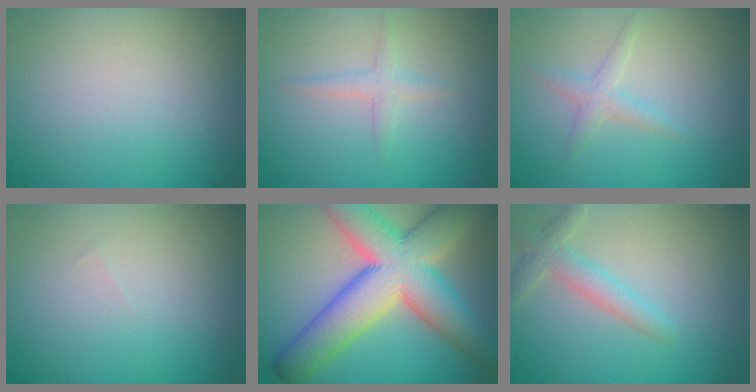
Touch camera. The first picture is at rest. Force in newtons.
{"total": 1.4, "press": 1.4, "slide": 0.0}
{"total": 1.5, "press": 1.5, "slide": 0.1}
{"total": 0.0}
{"total": 12.1, "press": 12.1, "slide": 0.7}
{"total": 2.5, "press": 2.5, "slide": 0.1}